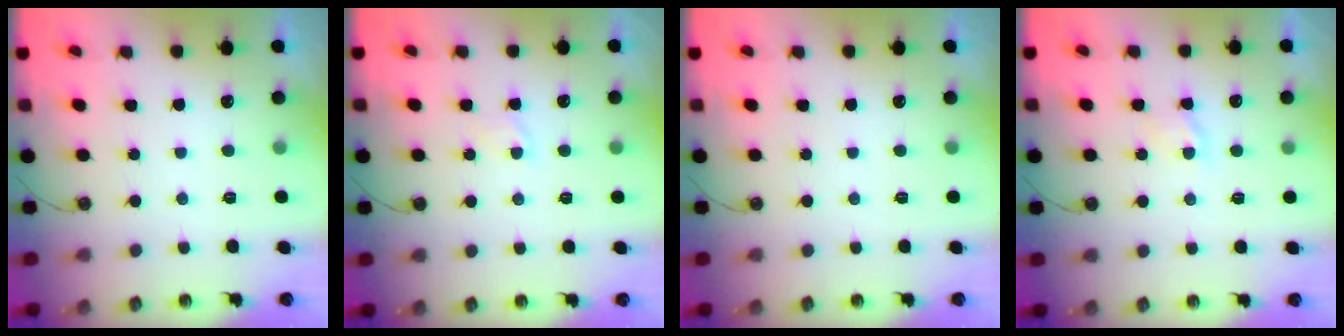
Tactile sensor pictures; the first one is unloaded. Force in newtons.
{"total": 3.5, "press": 3.5, "slide": 0.4}
{"total": 0.0}
{"total": 3.7, "press": 3.7, "slide": 0.5}